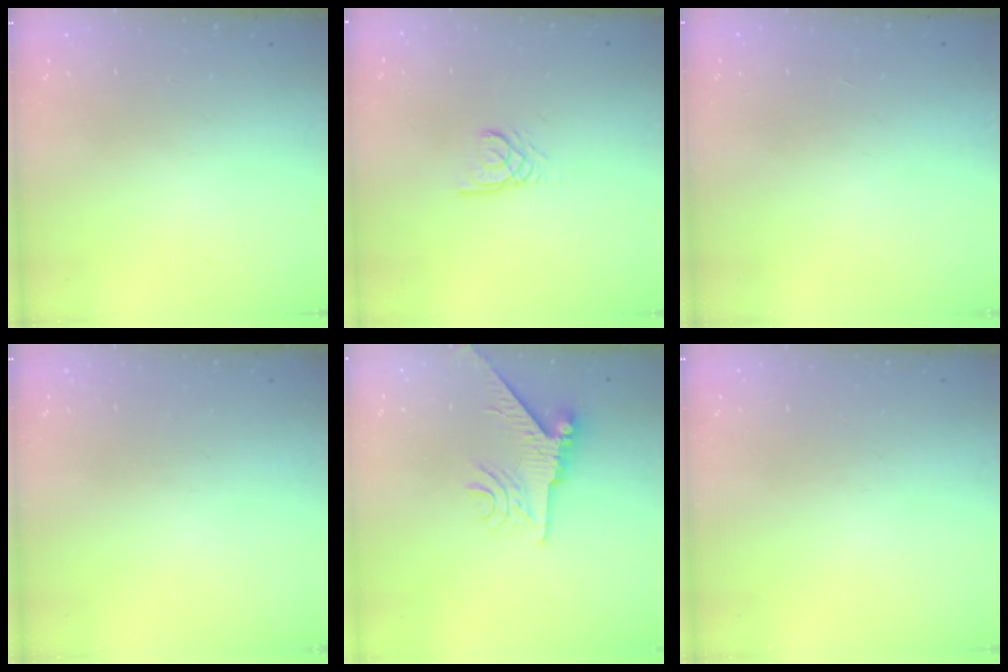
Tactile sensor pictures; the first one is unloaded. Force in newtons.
{"total": 2.6, "press": 2.6, "slide": 0.1}
{"total": 0.9, "press": 0.8, "slide": 0.2}
{"total": 0.0}
{"total": 11.5, "press": 11.4, "slide": 1.2}
{"total": 0.0}